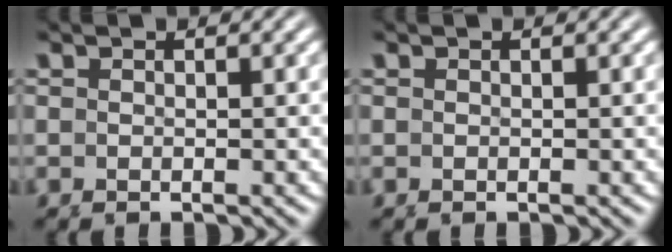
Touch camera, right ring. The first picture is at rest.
{"total": 0.0}